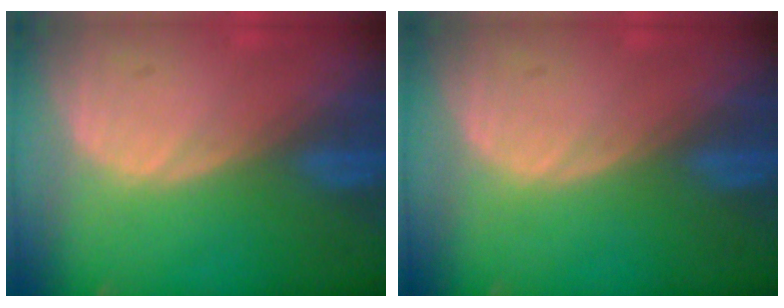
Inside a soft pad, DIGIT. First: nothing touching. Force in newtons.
{"total": 0.0}